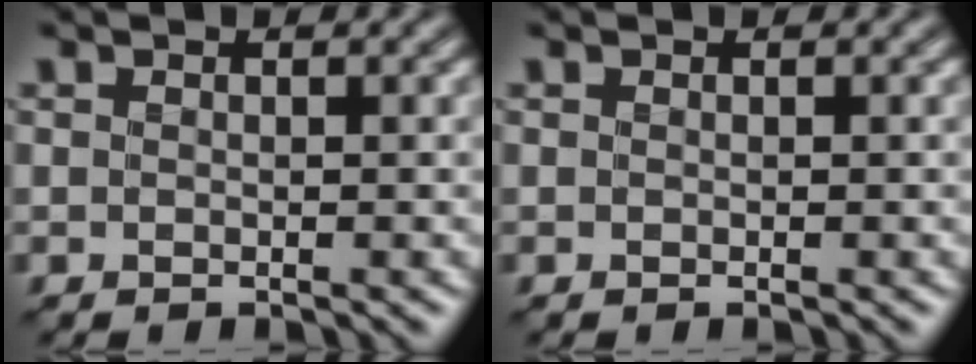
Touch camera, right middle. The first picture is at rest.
{"total": 0.0}